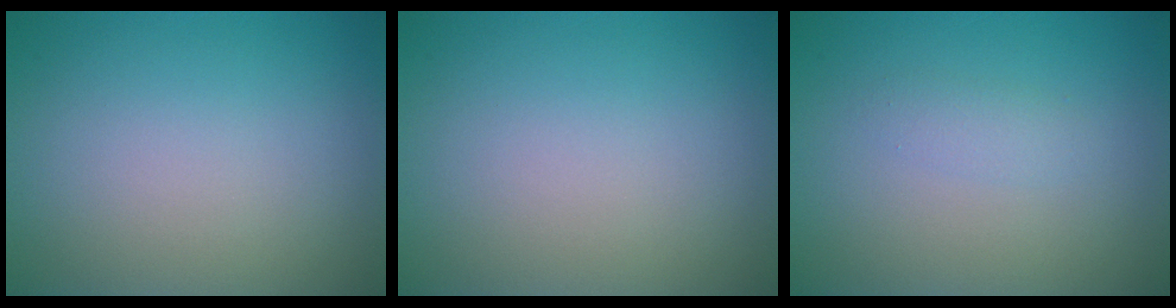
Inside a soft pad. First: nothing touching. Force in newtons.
{"total": 0.0}
{"total": 1.0, "press": 1.0, "slide": 0.1}